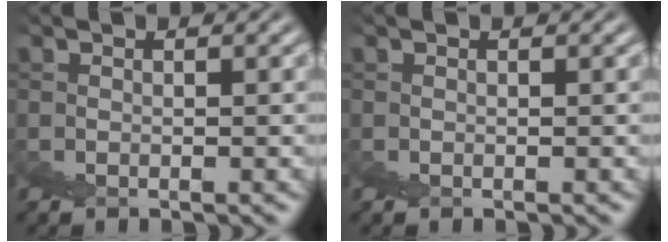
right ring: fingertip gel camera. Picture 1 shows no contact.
{"total": 0.0}